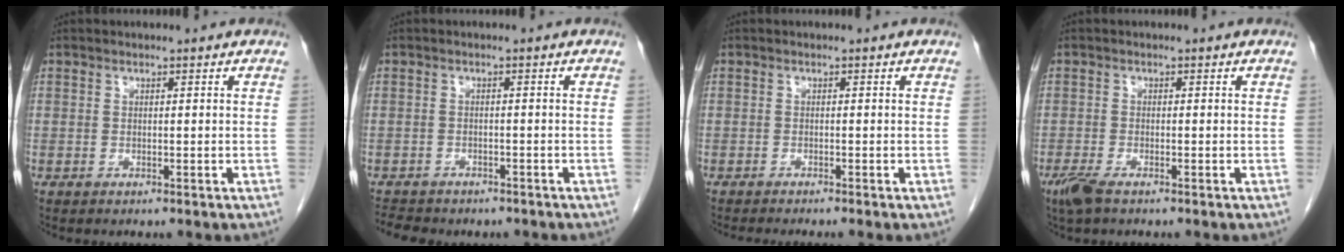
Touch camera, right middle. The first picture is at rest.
{"total": 6.2, "force": [-5.2, 2.7, 2.1], "torque": [-0.037, 0.002, -0.067]}
{"total": 3.6, "force": [-3.1, -0.4, 1.8], "torque": [-0.013, -0.003, -0.047]}
{"total": 2.9, "force": [-2.0, 0.7, 2.0], "torque": [-0.047, -0.008, -0.039]}